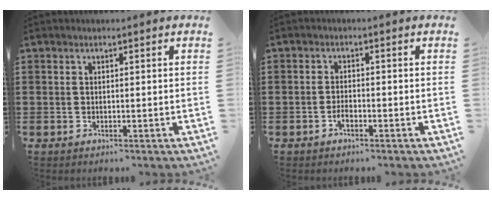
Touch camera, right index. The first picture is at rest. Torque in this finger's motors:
{"motor_torque": [1.59, 0.55, 0.12, 0.05]}